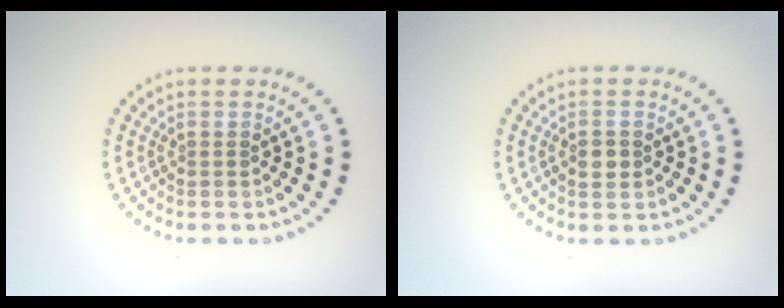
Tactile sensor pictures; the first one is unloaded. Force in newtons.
{"total": 1.5, "press": 1.5, "slide": 0.2}